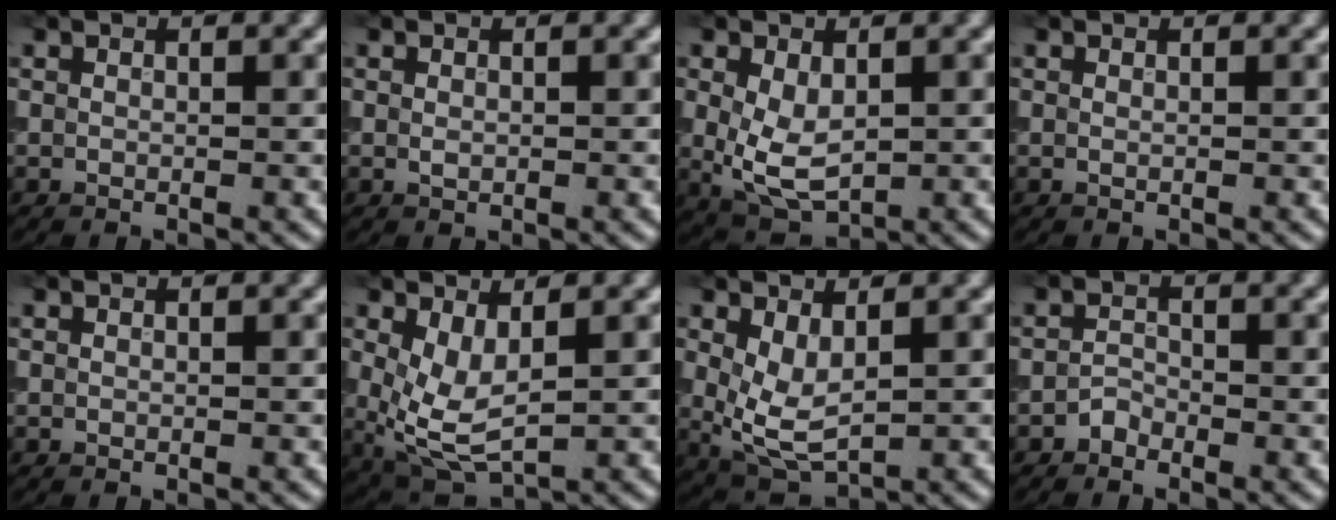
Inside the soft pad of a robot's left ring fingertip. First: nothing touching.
{"total": 0.7, "force": [0.0, 0.5, 0.5], "torque": [-0.007, -0.002, 0.001]}
{"total": 4.9, "force": [0.0, 2.9, 3.9], "torque": [-0.088, -0.009, 0.010]}
{"total": 0.0}
{"total": 0.0}
{"total": 5.0, "force": [0.4, 2.4, 4.4], "torque": [-0.107, -0.015, 0.015]}
{"total": 4.2, "force": [0.6, 2.1, 3.5], "torque": [-0.083, -0.011, 0.019]}
{"total": 1.1, "force": [-0.9, 0.6, 0.2], "torque": [-0.001, 0.005, -0.019]}